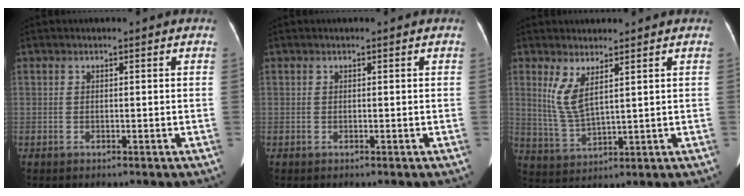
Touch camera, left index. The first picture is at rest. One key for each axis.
{"total": 0.0}
{"total": 5.0, "fx": 2.4, "fy": 1.0, "fz": 4.3, "tx": -0.106, "ty": -0.012, "tz": 0.061}